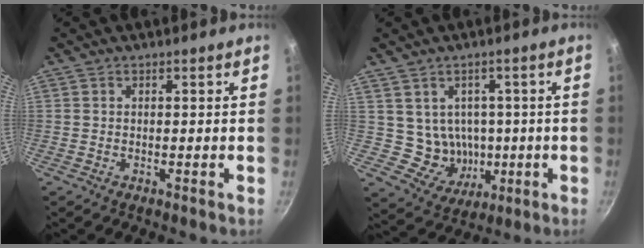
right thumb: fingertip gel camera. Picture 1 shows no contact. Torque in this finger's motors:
{"motor_torque": [-0.16, 0.32, -0.11, 0.43, 0.04]}